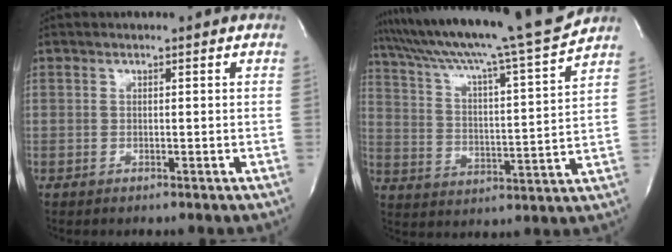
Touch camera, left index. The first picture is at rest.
{"total": 19.9, "force": [17.6, -1.6, 9.2], "torque": [-0.161, -0.026, 0.270]}